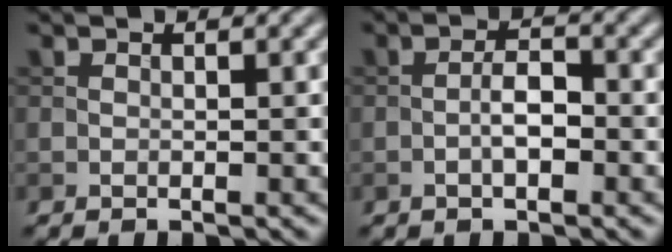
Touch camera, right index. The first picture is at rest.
{"total": 2.3, "force": [-0.8, 0.8, 2.0], "torque": [-0.036, 0.006, -0.019]}